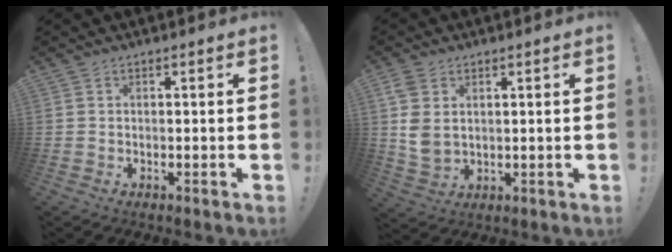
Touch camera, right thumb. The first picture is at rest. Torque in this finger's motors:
{"motor_torque": [0.24, 0.12, 0.56, -0.54, 0.17]}